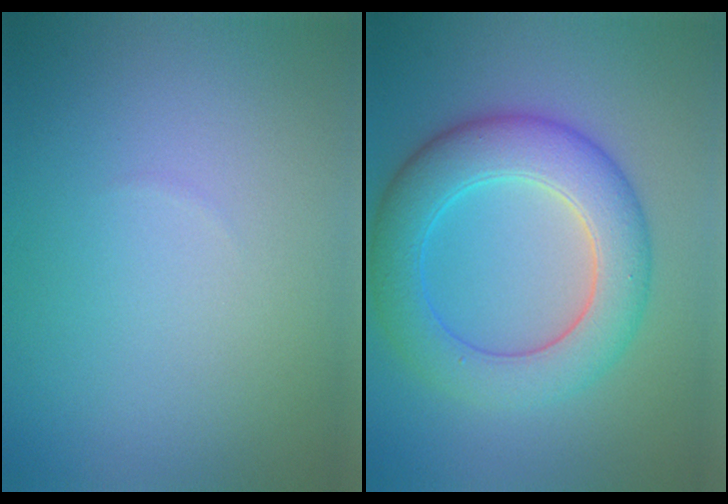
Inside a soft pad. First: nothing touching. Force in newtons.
{"total": 7.1, "press": 7.0, "slide": 0.1}